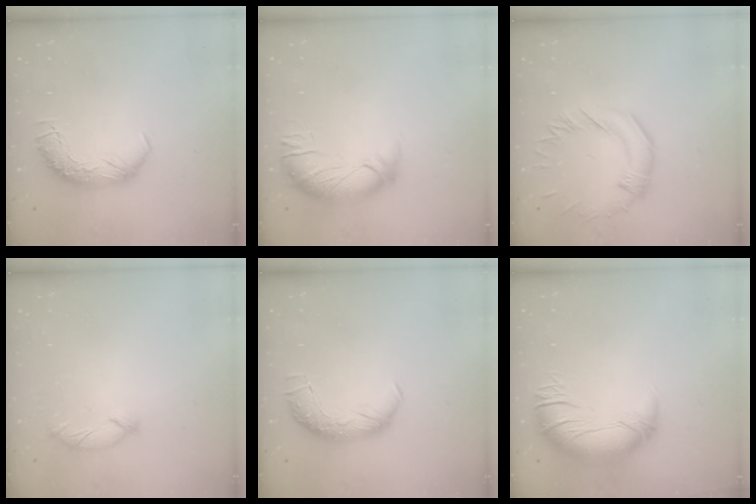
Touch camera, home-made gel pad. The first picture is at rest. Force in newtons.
{"total": 3.0, "press": 1.5, "slide": 2.6}
{"total": 1.0, "press": 0.6, "slide": 0.8}
{"total": 6.2, "press": 6.2, "slide": 0.6}
{"total": 2.5, "press": 1.3, "slide": 2.2}
{"total": 2.8, "press": 0.2, "slide": 2.8}